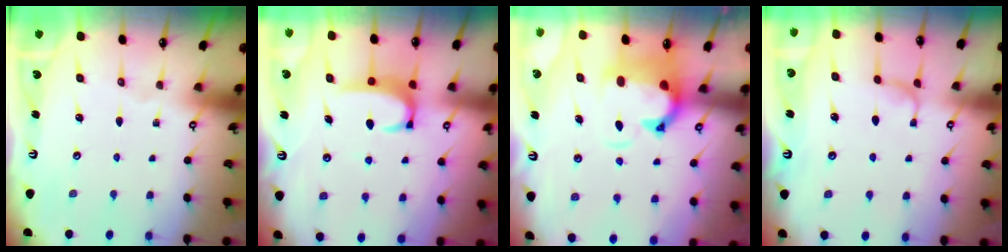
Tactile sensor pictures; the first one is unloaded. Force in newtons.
{"total": 3.5, "press": 3.5, "slide": 0.6}
{"total": 3.0, "press": 2.7, "slide": 1.3}
{"total": 2.3, "press": 2.3, "slide": 0.4}